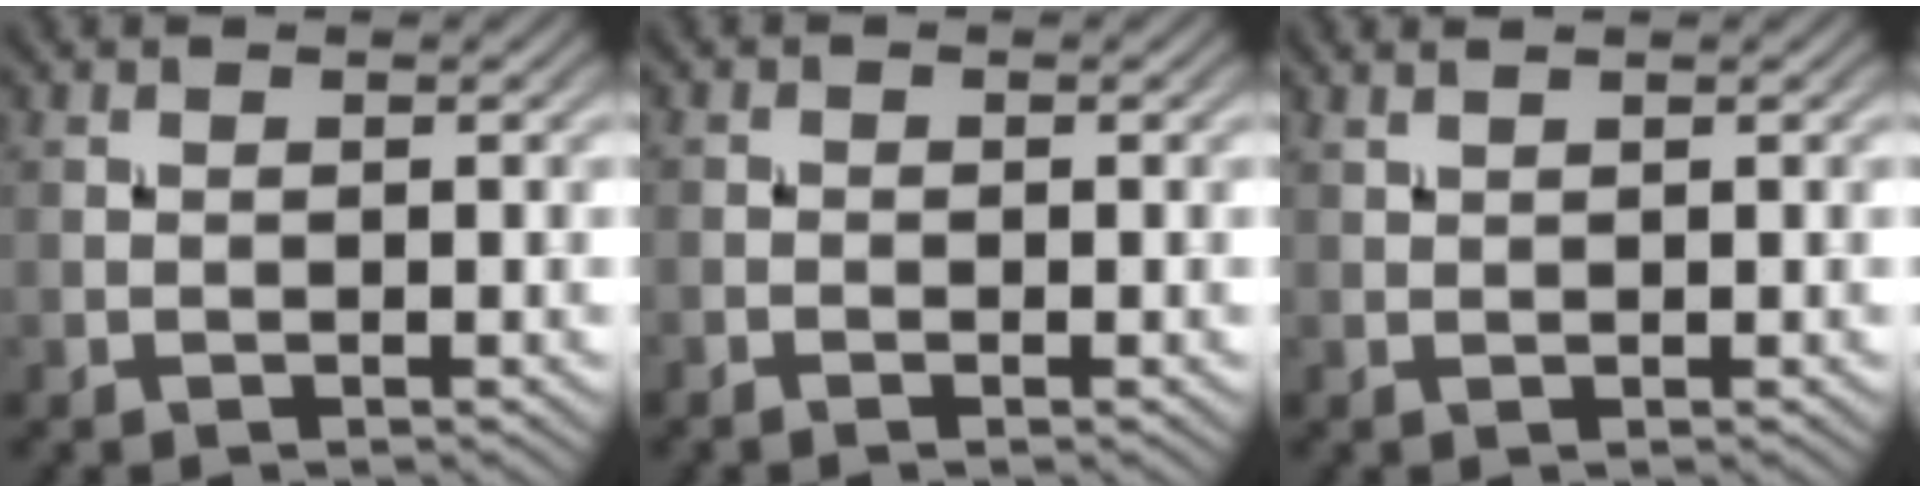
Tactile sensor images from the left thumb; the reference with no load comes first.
{"total": 0.9, "force": [-0.6, 0.4, 0.5], "torque": [-0.009, -0.001, -0.012]}
{"total": 1.0, "force": [0.8, 0.0, 0.5], "torque": [-0.015, 0.003, 0.014]}